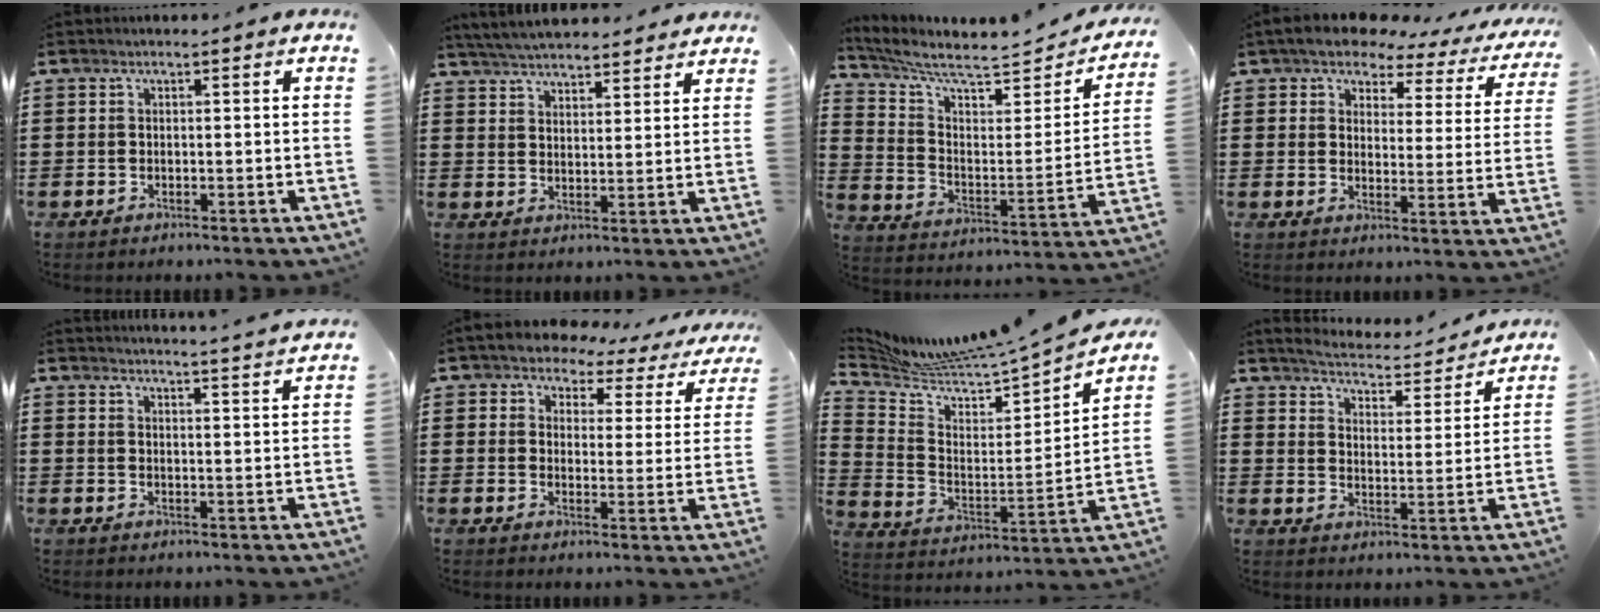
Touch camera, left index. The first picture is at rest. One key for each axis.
{"total": 5.0, "fx": 4.9, "fy": 0.4, "fz": 0.9, "tx": -0.033, "ty": -0.018, "tz": 0.091}
{"total": 6.7, "fx": 5.5, "fy": 1.0, "fz": 3.6, "tx": -0.098, "ty": -0.043, "tz": 0.090}
{"total": 6.0, "fx": 5.3, "fy": 2.1, "fz": 1.9, "tx": -0.061, "ty": -0.024, "tz": 0.090}
{"total": 3.3, "fx": 3.2, "fy": -0.9, "fz": 0.2, "tx": -0.007, "ty": -0.027, "tz": 0.053}
{"total": 4.5, "fx": 4.0, "fy": 1.9, "fz": 0.9, "tx": -0.046, "ty": -0.019, "tz": 0.066}
{"total": 5.4, "fx": 5.3, "fy": -0.8, "fz": 1.0, "tx": -0.053, "ty": -0.068, "tz": 0.081}
{"total": 3.8, "fx": 3.8, "fy": -0.2, "fz": 0.3, "tx": -0.031, "ty": -0.035, "tz": 0.058}